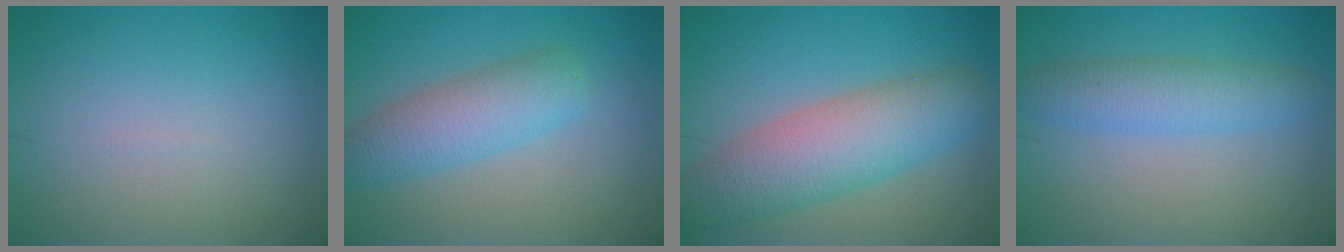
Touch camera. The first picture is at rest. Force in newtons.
{"total": 4.9, "press": 4.9, "slide": 0.1}
{"total": 7.3, "press": 7.3, "slide": 0.3}
{"total": 3.7, "press": 3.7, "slide": 0.1}